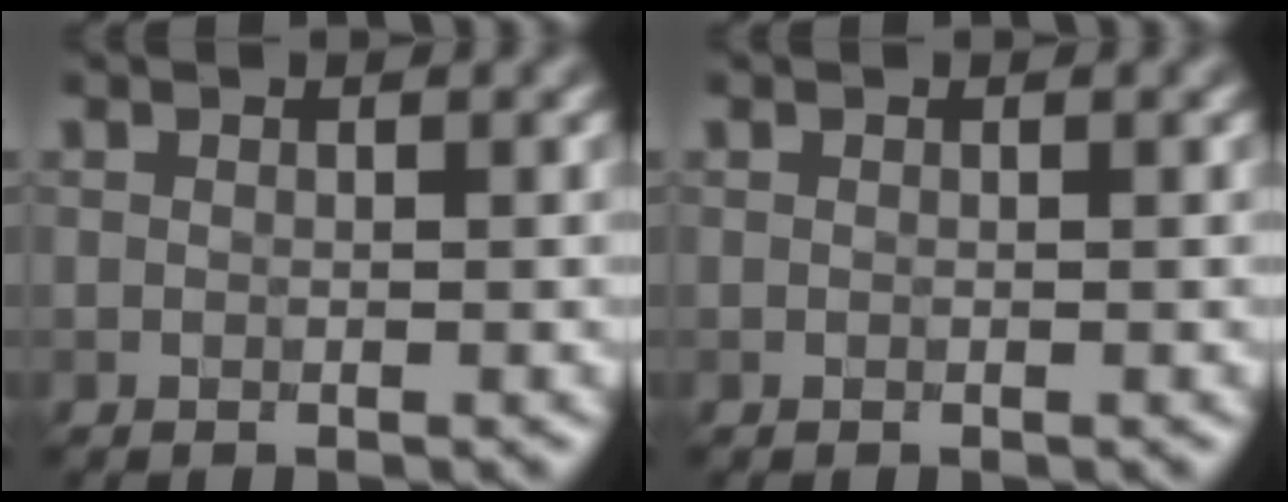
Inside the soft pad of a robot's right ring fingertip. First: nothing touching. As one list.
[{"total": 0.0}]